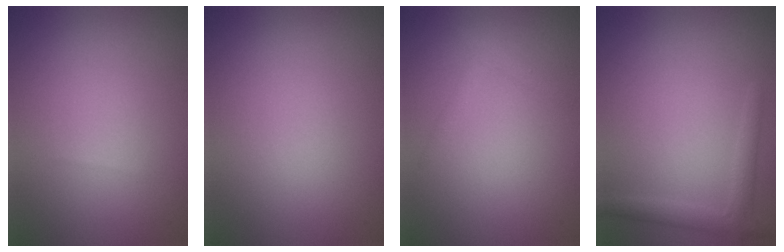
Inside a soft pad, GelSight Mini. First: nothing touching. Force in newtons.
{"total": 0.0}
{"total": 1.4, "press": 1.4, "slide": 0.1}
{"total": 2.0, "press": 2.0, "slide": 0.1}